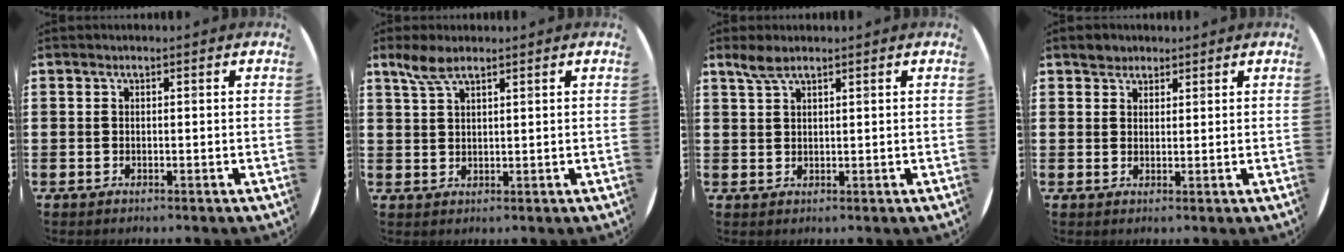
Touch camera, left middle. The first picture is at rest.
{"total": 3.7, "force": [2.7, 1.1, 2.3], "torque": [-0.052, 0.004, 0.050]}
{"total": 2.5, "force": [2.0, 0.6, 1.4], "torque": [-0.032, 0.003, 0.037]}
{"total": 2.1, "force": [1.8, 1.0, -0.1], "torque": [0.005, 0.000, 0.036]}